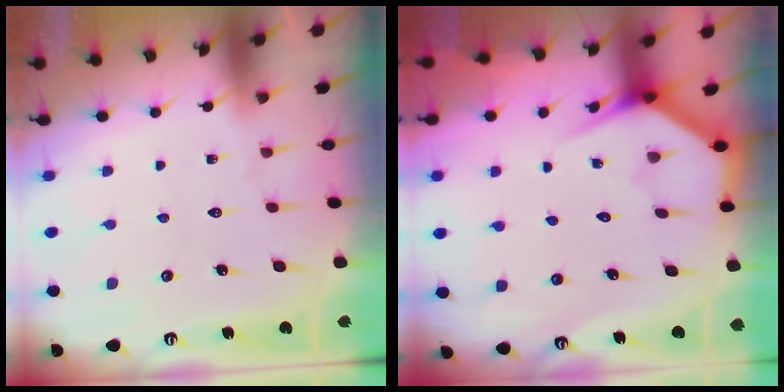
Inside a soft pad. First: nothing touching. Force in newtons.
{"total": 3.6, "press": 3.6, "slide": 0.3}